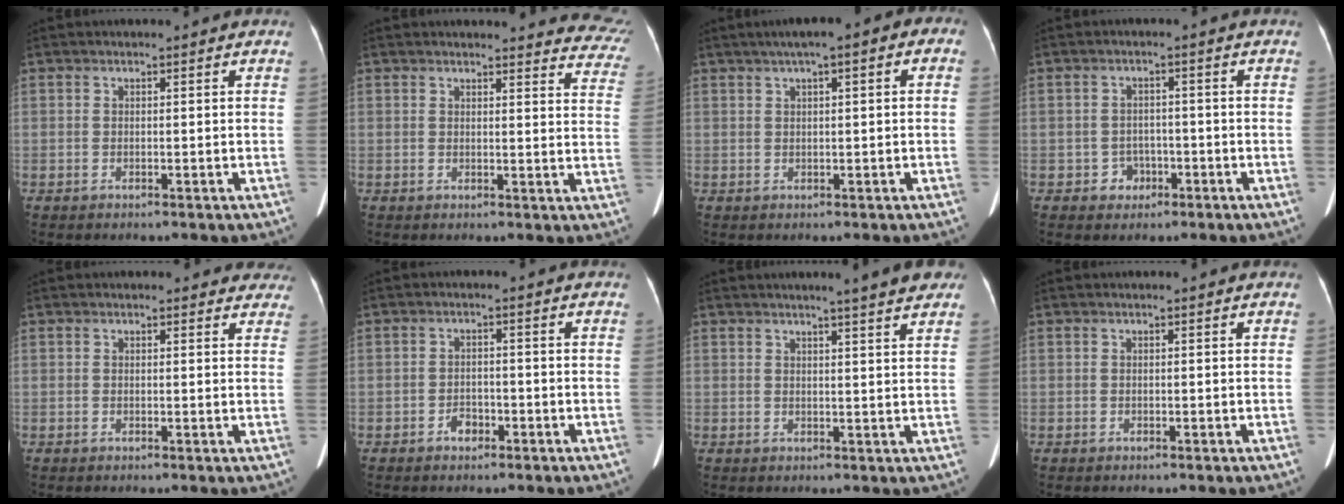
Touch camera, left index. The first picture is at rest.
{"total": 16.3, "force": [15.7, 3.3, 2.7], "torque": [0.018, -0.069, 0.133]}
{"total": 5.9, "force": [2.4, 1.6, 5.1], "torque": [-0.073, 0.033, 0.027]}
{"total": 2.9, "force": [-1.3, 2.5, 0.6], "torque": [-0.006, 0.010, -0.016]}
{"total": 5.6, "force": [5.2, 2.2, 0.5], "torque": [0.027, -0.005, 0.030]}
{"total": 2.2, "force": [-1.3, 1.4, 1.0], "torque": [-0.015, 0.005, -0.021]}
{"total": 6.7, "force": [5.5, 0.0, 3.7], "torque": [-0.047, 0.003, 0.056]}
{"total": 0.0}